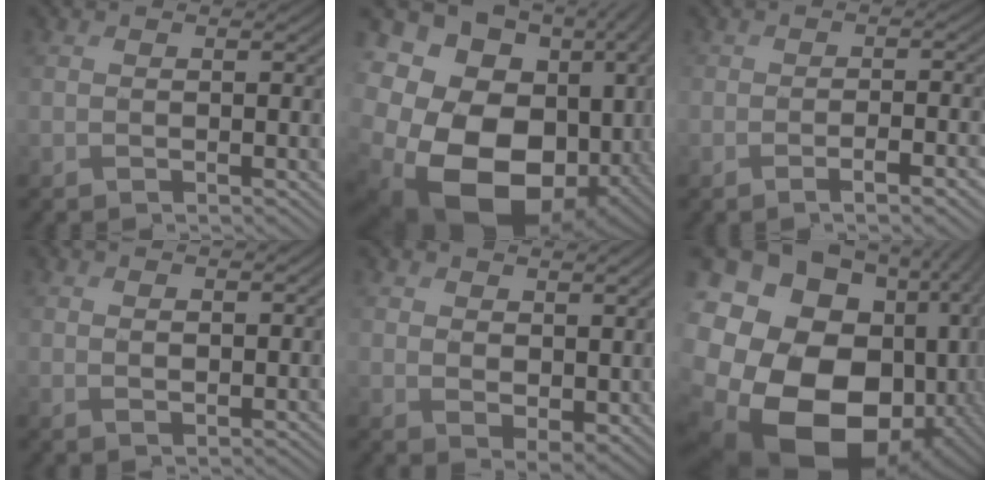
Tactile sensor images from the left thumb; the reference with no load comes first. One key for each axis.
{"total": 22.1, "fx": -3.7, "fy": 17.0, "fz": 13.5, "tx": -0.292, "ty": -0.045, "tz": -0.058}
{"total": 3.5, "fx": -2.4, "fy": 0.7, "fz": 2.5, "tx": -0.040, "ty": -0.001, "tz": -0.036}
{"total": 1.5, "fx": 1.3, "fy": 0.3, "fz": 0.8, "tx": -0.013, "ty": -0.004, "tz": 0.027}
{"total": 5.9, "fx": 3.4, "fy": 3.5, "fz": 3.3, "tx": -0.085, "ty": -0.011, "tz": 0.078}
{"total": 24.0, "fx": -6.7, "fy": 18.6, "fz": 13.5, "tx": -0.296, "ty": -0.047, "tz": -0.131}